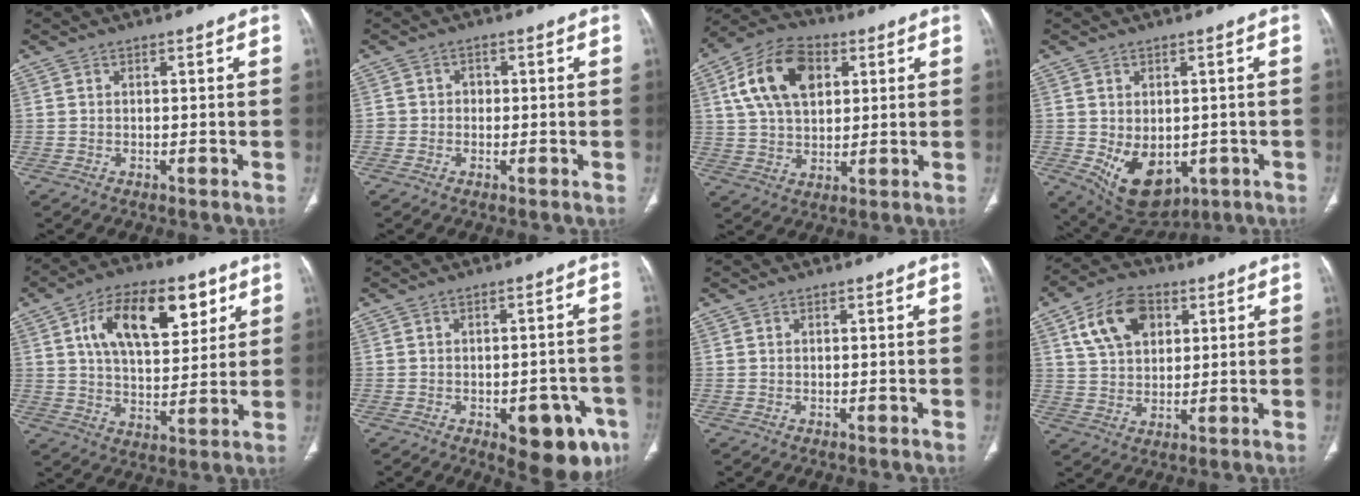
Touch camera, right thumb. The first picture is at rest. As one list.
[{"total": 1.8, "force": [-0.1, 1.7, 0.6], "torque": [0.013, 0.008, -0.008]}, {"total": 14.8, "force": [4.7, 9.4, 10.4], "torque": [-0.177, 0.004, 0.084]}, {"total": 11.2, "force": [-2.6, 7.5, 7.9], "torque": [-0.104, -0.009, -0.013]}, {"total": 18.0, "force": [7.3, 9.3, 13.5], "torque": [-0.180, -0.013, 0.123]}, {"total": 12.1, "force": [-5.6, 5.6, 9.2], "torque": [-0.081, 0.020, -0.060]}, {"total": 0.0}, {"total": 11.8, "force": [4.7, 7.9, 7.5], "torque": [-0.115, -0.003, 0.083]}]